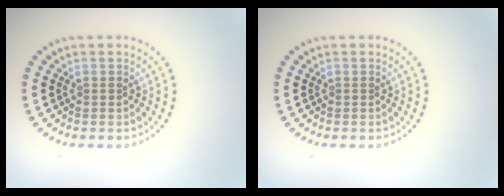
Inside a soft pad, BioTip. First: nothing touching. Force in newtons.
{"total": 0.0}